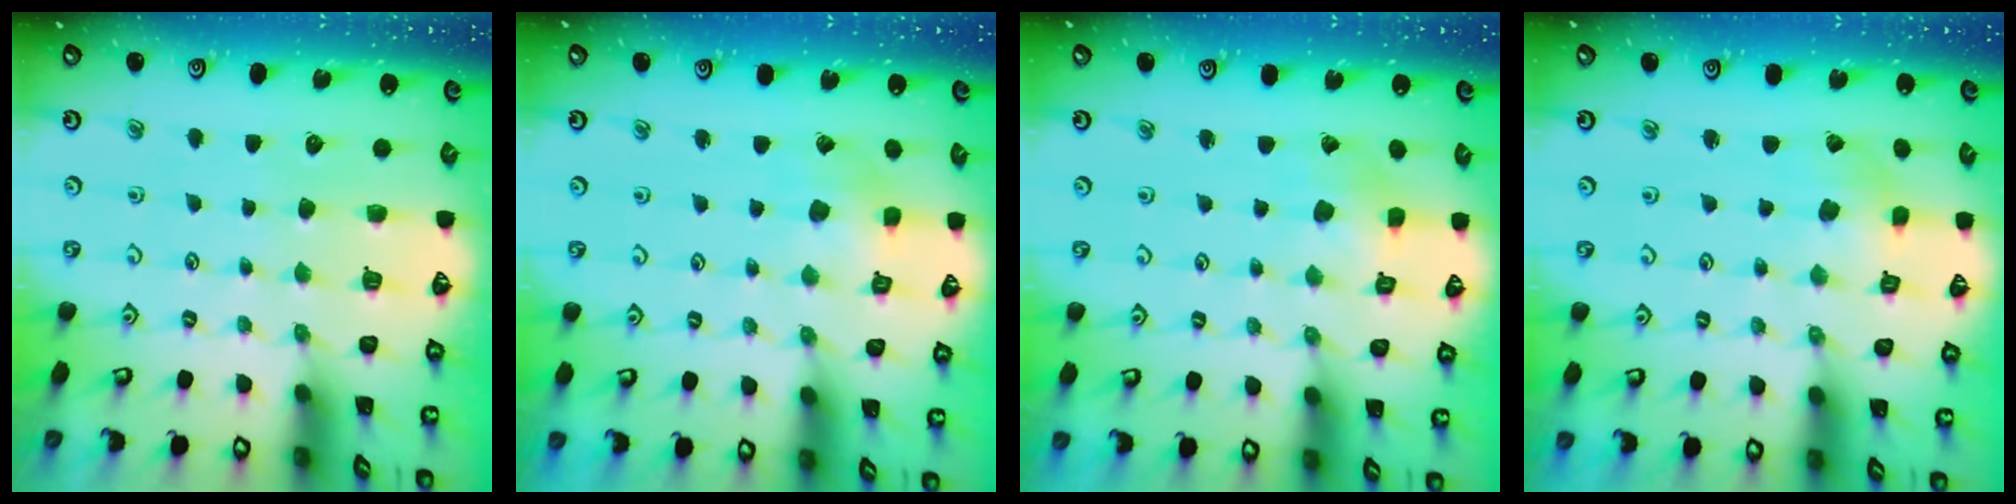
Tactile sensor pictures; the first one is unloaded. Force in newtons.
{"total": 2.3, "press": 2.2, "slide": 0.4}
{"total": 1.6, "press": 1.6, "slide": 0.0}
{"total": 1.7, "press": 1.7, "slide": 0.3}